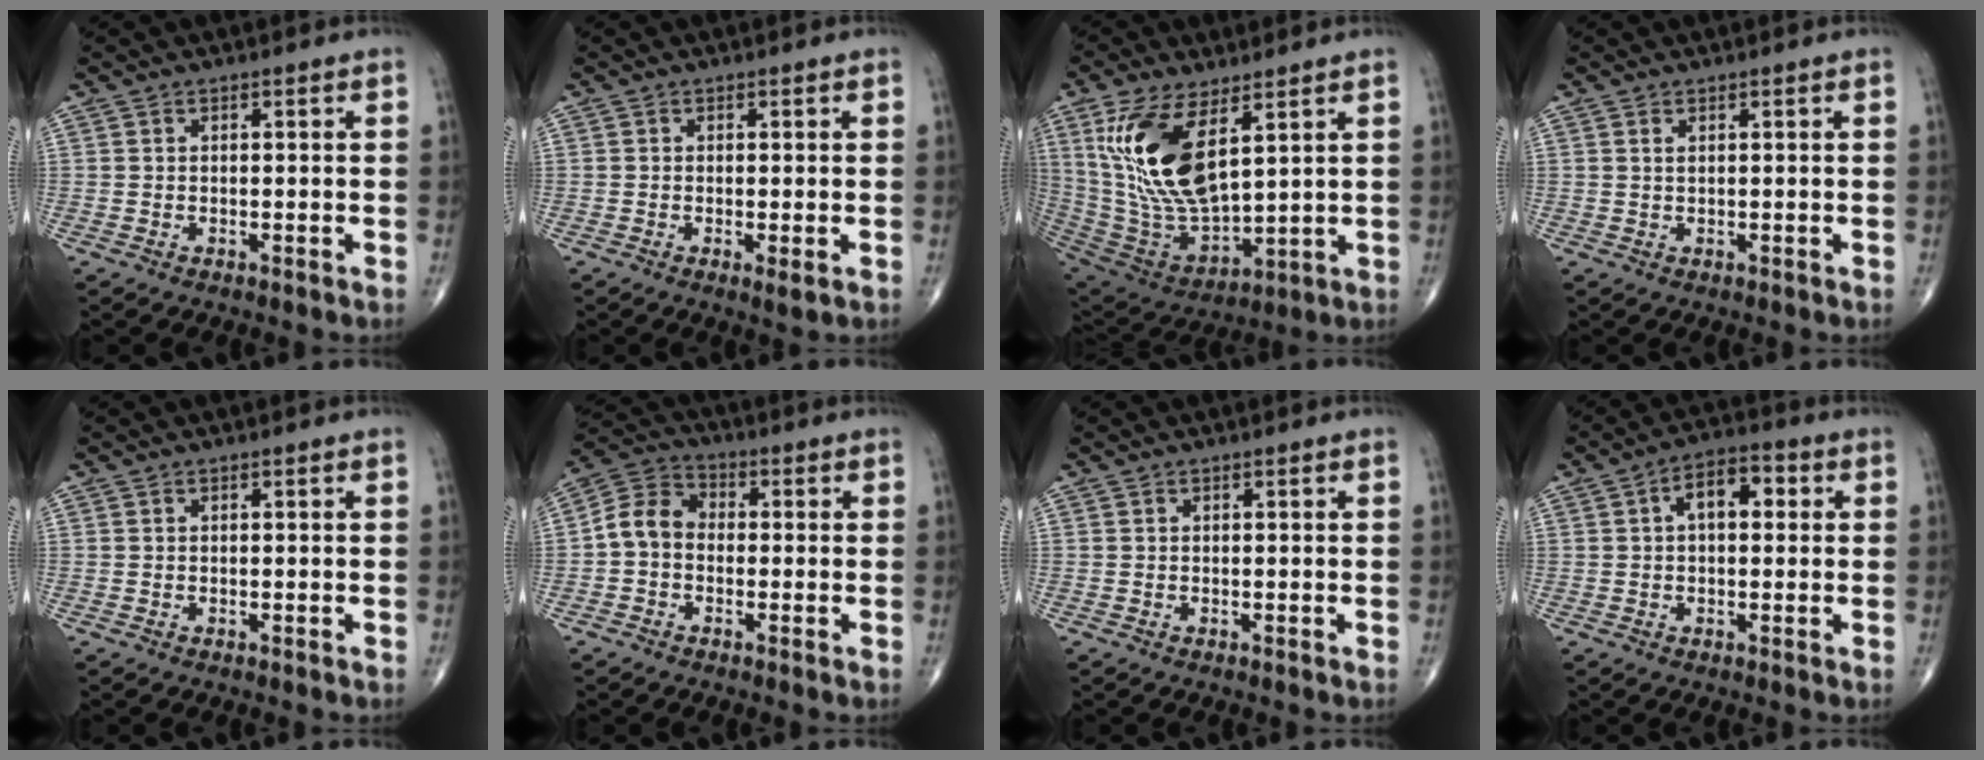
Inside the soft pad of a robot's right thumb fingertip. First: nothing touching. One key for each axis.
{"total": 1.7, "fx": -0.4, "fy": 0.3, "fz": 1.6, "tx": -0.035, "ty": -0.009, "tz": -0.009}
{"total": 18.8, "fx": 7.0, "fy": 8.3, "fz": 15.4, "tx": -0.299, "ty": -0.030, "tz": 0.150}
{"total": 0.7, "fx": 0.3, "fy": 0.2, "fz": 0.5, "tx": -0.012, "ty": 0.002, "tz": 0.007}
{"total": 0.0}
{"total": 7.3, "fx": -0.8, "fy": 5.8, "fz": 4.4, "tx": -0.067, "ty": 0.027, "tz": -0.034}
{"total": 0.0}
{"total": 7.3, "fx": 1.4, "fy": 4.1, "fz": 5.9, "tx": -0.079, "ty": 0.021, "tz": 0.013}